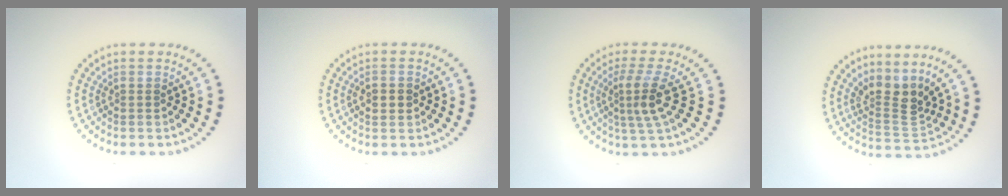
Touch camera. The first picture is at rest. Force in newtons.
{"total": 2.2, "press": 2.2, "slide": 0.1}
{"total": 3.2, "press": 2.3, "slide": 2.3}
{"total": 3.3, "press": 2.3, "slide": 2.4}